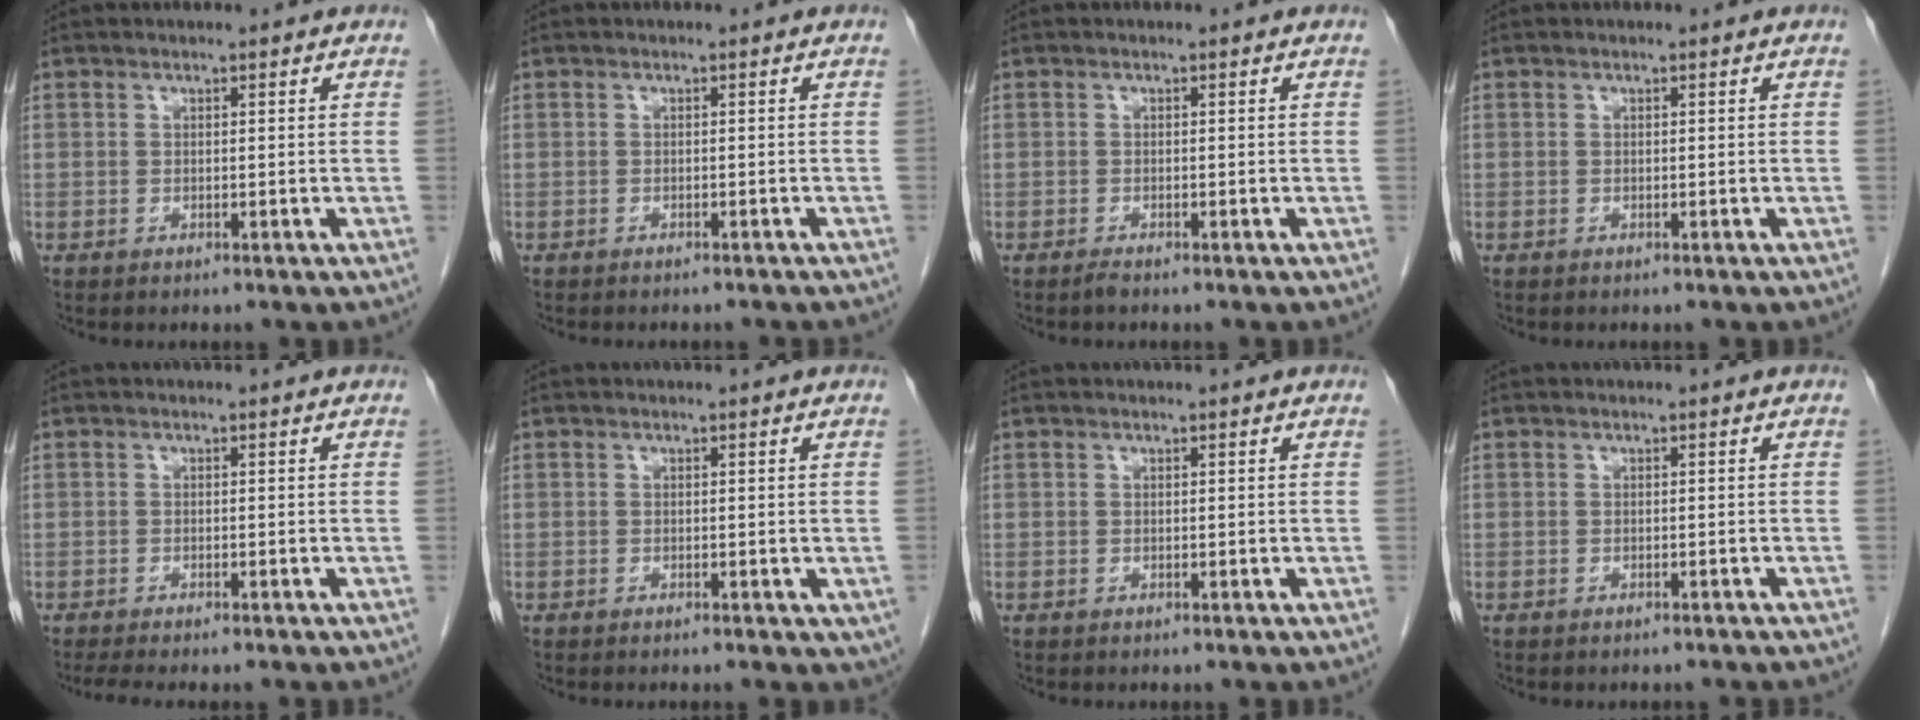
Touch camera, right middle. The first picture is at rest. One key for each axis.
{"total": 3.5, "fx": -3.2, "fy": 0.6, "fz": 1.0, "tx": -0.017, "ty": -0.007, "tz": -0.039}
{"total": 0.7, "fx": -0.6, "fy": 0.0, "fz": 0.3, "tx": -0.010, "ty": -0.002, "tz": -0.012}
{"total": 0.0}
{"total": 4.7, "fx": -3.9, "fy": 0.7, "fz": 2.6, "tx": -0.036, "ty": -0.011, "tz": -0.058}
{"total": 1.9, "fx": -0.8, "fy": 0.7, "fz": 1.6, "tx": -0.013, "ty": -0.002, "tz": -0.010}
{"total": 0.0}
{"total": 1.9, "fx": -1.8, "fy": 0.6, "fz": 0.5, "tx": -0.013, "ty": -0.003, "tz": -0.021}